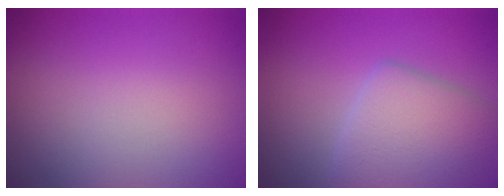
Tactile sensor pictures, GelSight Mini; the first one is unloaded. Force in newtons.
{"total": 4.8, "press": 4.8, "slide": 0.3}